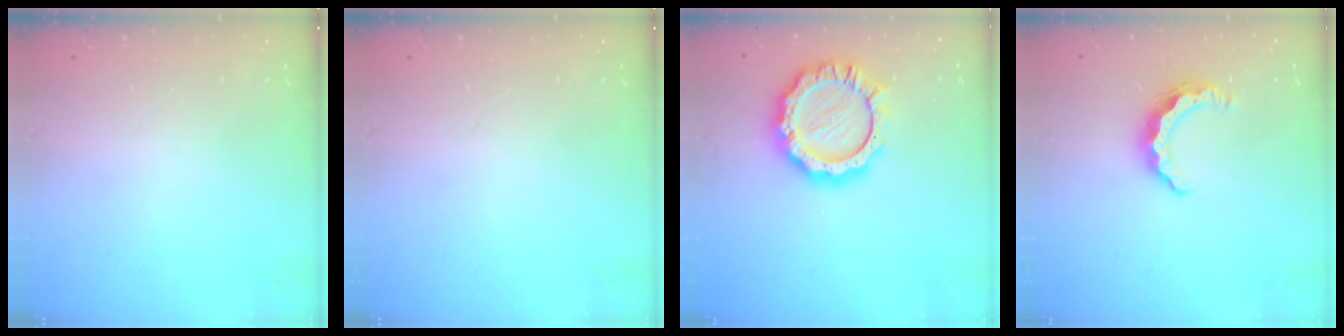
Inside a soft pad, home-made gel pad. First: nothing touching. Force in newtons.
{"total": 0.0}
{"total": 14.8, "press": 14.7, "slide": 1.4}
{"total": 8.3, "press": 8.3, "slide": 0.3}